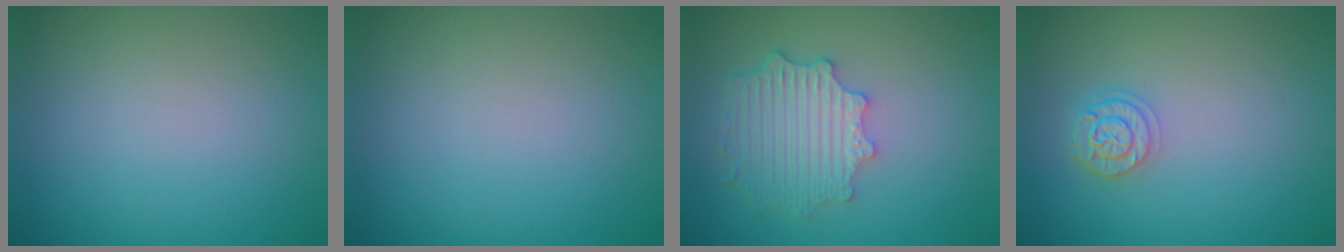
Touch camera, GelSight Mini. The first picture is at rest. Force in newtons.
{"total": 0.0}
{"total": 4.9, "press": 4.0, "slide": 2.8}
{"total": 2.5, "press": 2.1, "slide": 1.4}